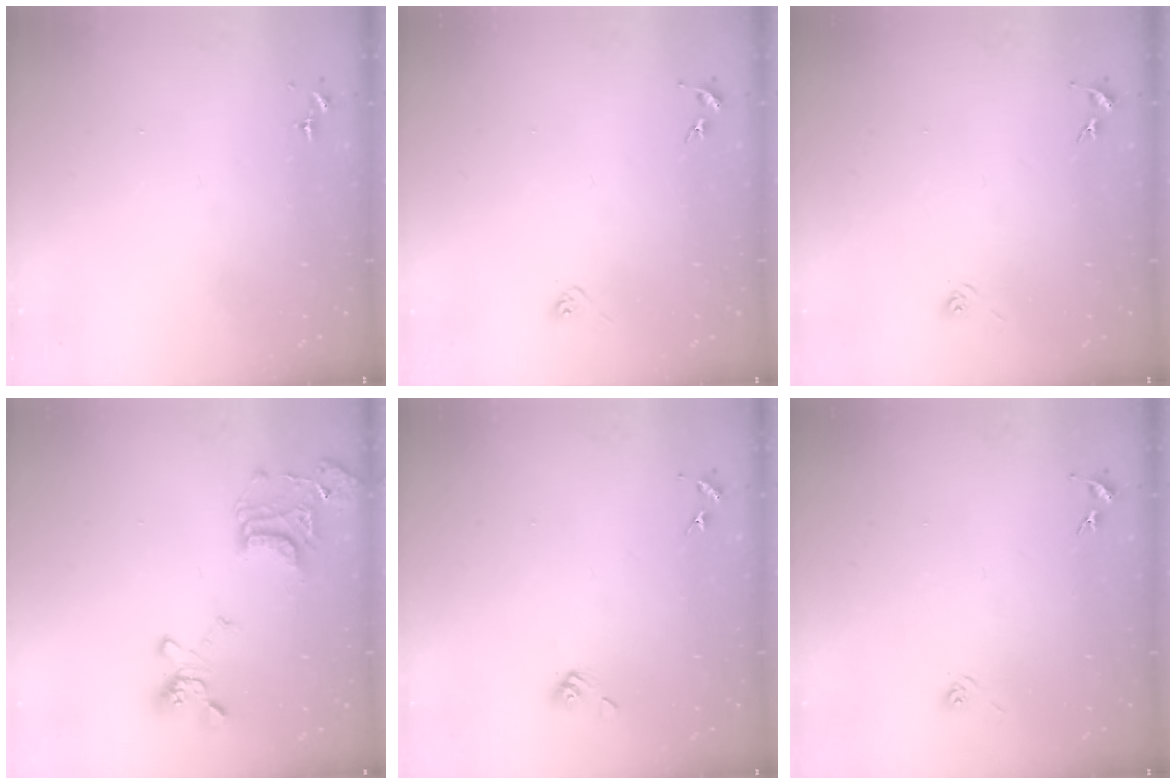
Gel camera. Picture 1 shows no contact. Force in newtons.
{"total": 2.8, "press": 2.6, "slide": 1.1}
{"total": 2.9, "press": 2.5, "slide": 1.5}
{"total": 18.3, "press": 18.2, "slide": 1.7}
{"total": 5.8, "press": 5.3, "slide": 2.3}
{"total": 2.9, "press": 2.5, "slide": 1.5}